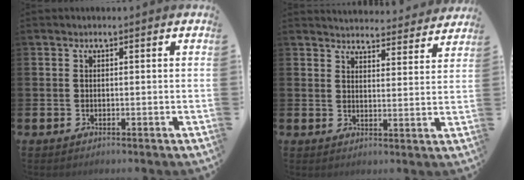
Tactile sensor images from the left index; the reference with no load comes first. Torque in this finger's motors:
{"motor_torque": [0.89, -1.25, 0.20, 0.07]}